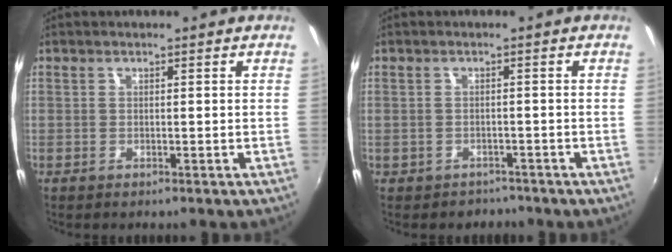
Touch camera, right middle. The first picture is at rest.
{"total": 2.5, "force": [-1.9, 1.6, -0.2], "torque": [-0.006, 0.000, -0.025]}